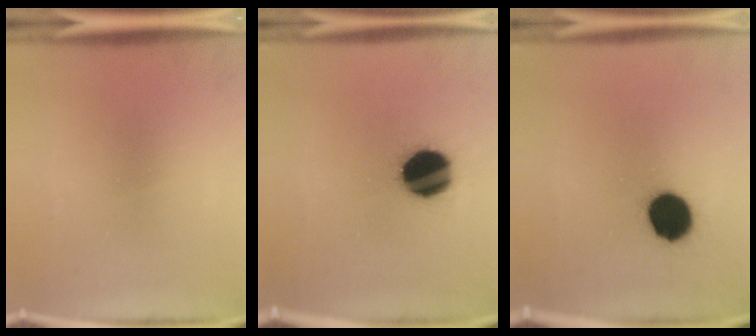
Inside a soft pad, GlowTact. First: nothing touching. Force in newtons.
{"total": 16.2}
{"total": 11.4}